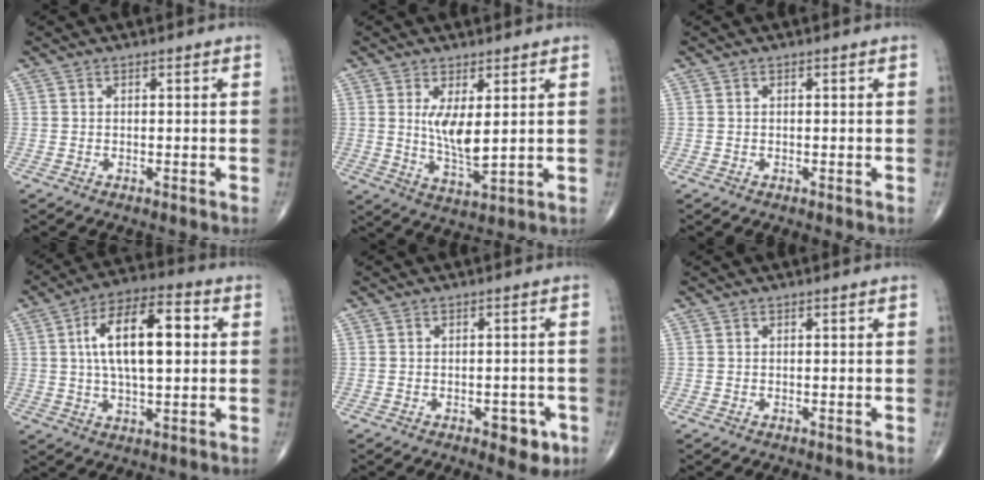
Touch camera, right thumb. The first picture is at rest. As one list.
[{"total": 7.2, "force": [1.6, 2.3, 6.6], "torque": [-0.120, -0.029, 0.040]}, {"total": 0.0}, {"total": 15.6, "force": [2.6, 6.9, 13.8], "torque": [-0.224, 0.018, 0.038]}, {"total": 4.6, "force": [-2.1, 2.5, 3.3], "torque": [-0.020, 0.008, -0.023]}, {"total": 0.0}]